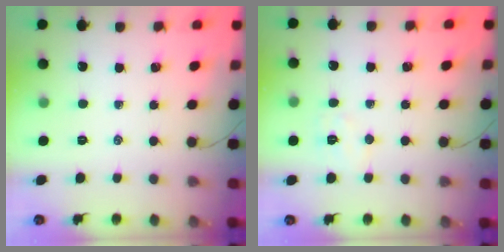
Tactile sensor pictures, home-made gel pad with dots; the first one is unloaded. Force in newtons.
{"total": 5.5, "press": 5.5, "slide": 0.8}